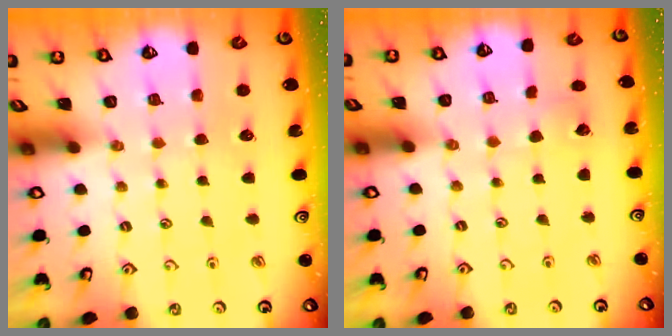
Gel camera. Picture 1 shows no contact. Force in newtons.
{"total": 2.9, "press": 2.9, "slide": 0.3}